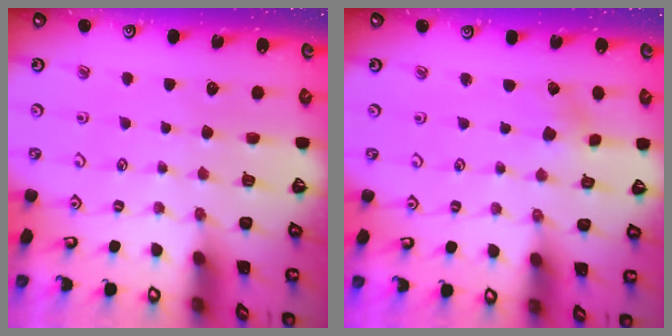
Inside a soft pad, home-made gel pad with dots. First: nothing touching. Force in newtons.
{"total": 1.1, "press": 1.1, "slide": 0.1}